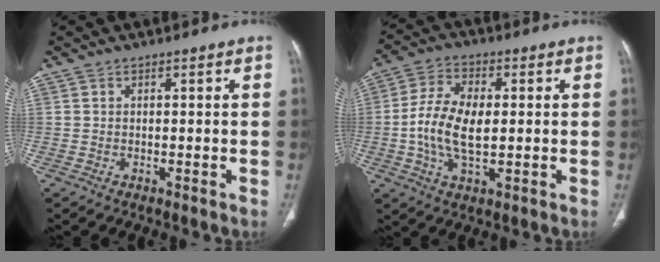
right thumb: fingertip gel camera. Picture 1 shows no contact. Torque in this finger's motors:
{"motor_torque": [0.11, 0.13, 0.07, -0.02, 0.13]}